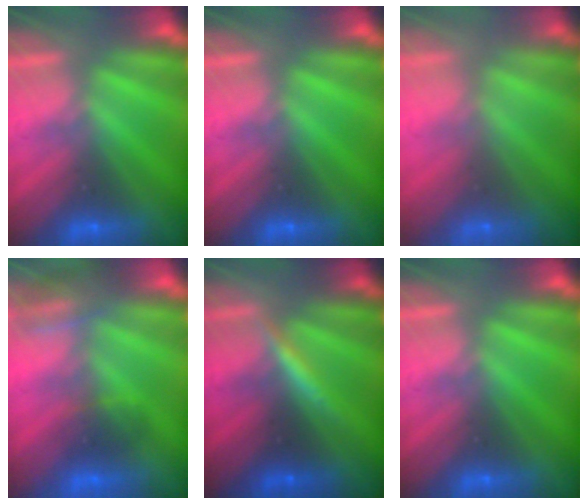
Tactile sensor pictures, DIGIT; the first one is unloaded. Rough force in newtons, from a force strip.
{"total": 0.0}
{"total": 9.1}
{"total": 3.2}
{"total": 3.4}
{"total": 0.0}